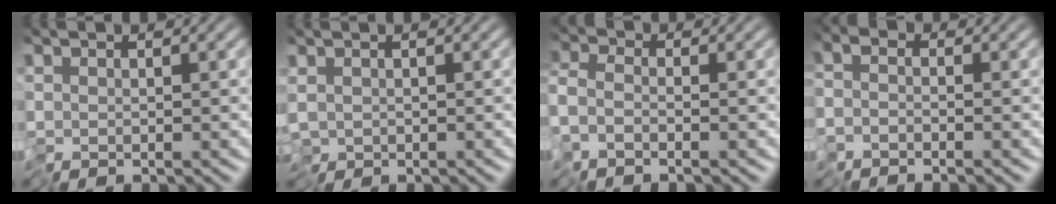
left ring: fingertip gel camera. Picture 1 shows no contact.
{"total": 1.6, "force": [-0.2, 1.0, 1.2], "torque": [-0.031, -0.005, -0.002]}
{"total": 1.9, "force": [-1.7, 0.7, 0.8], "torque": [-0.006, -0.003, -0.039]}
{"total": 1.2, "force": [-1.0, 0.4, 0.5], "torque": [0.004, -0.002, -0.025]}